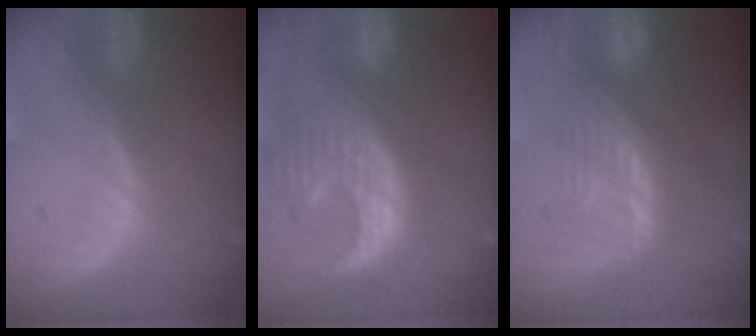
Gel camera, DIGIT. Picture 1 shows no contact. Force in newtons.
{"total": 12.3, "press": 11.1, "slide": 5.3}
{"total": 8.4, "press": 7.5, "slide": 3.7}